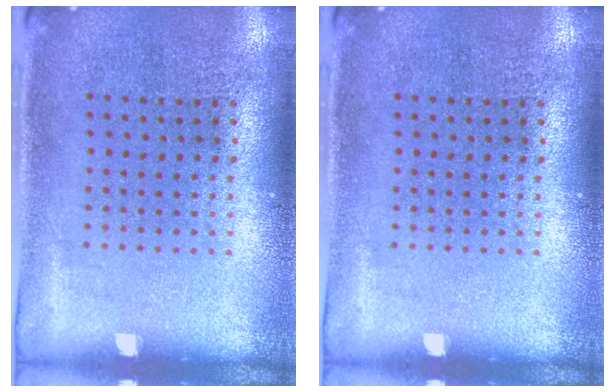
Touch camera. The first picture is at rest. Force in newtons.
{"total": 0.0}